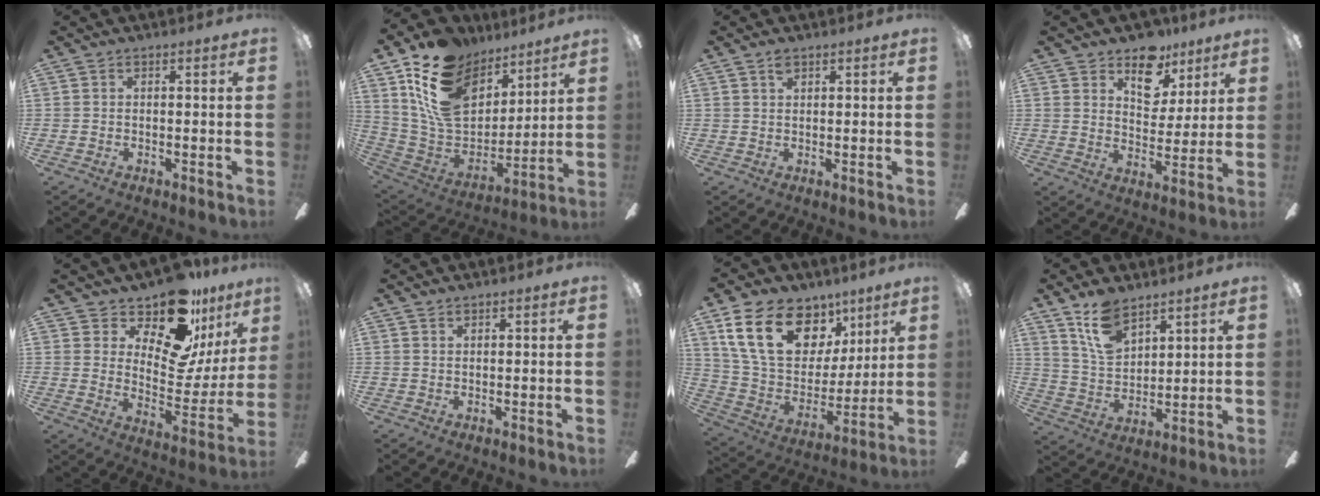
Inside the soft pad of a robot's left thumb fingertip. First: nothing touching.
{"total": 21.0, "force": [12.0, 13.4, 10.9], "torque": [-0.224, -0.062, 0.226]}
{"total": 1.8, "force": [1.4, 0.8, 0.9], "torque": [-0.013, -0.004, 0.025]}
{"total": 11.8, "force": [7.7, 7.5, 4.9], "torque": [-0.063, -0.048, 0.142]}
{"total": 18.0, "force": [14.5, 6.7, 8.4], "torque": [-0.124, -0.122, 0.247]}
{"total": 1.0, "force": [0.9, 0.3, 0.1], "torque": [-0.002, -0.001, 0.019]}
{"total": 21.7, "force": [11.9, 13.7, 11.9], "torque": [-0.191, -0.058, 0.216]}
{"total": 11.5, "force": [8.3, 5.8, 5.4], "torque": [-0.117, -0.032, 0.160]}